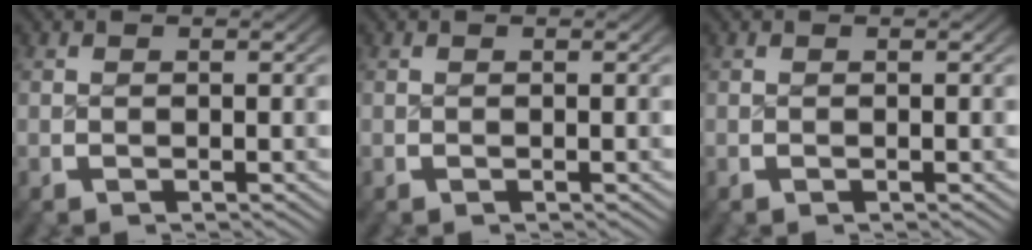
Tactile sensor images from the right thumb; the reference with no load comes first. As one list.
[{"total": 0.0}, {"total": 0.0}]